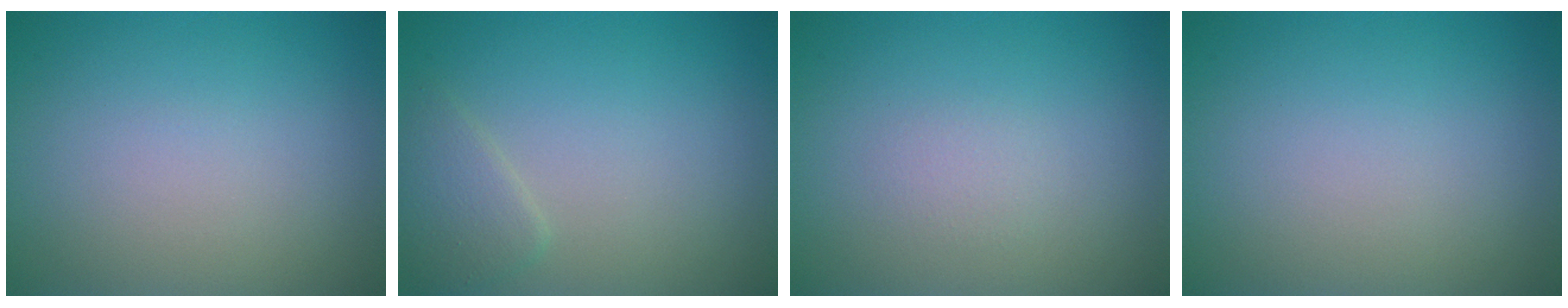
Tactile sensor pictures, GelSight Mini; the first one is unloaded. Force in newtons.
{"total": 1.8, "press": 1.8, "slide": 0.1}
{"total": 0.9, "press": 0.8, "slide": 0.1}
{"total": 0.0}